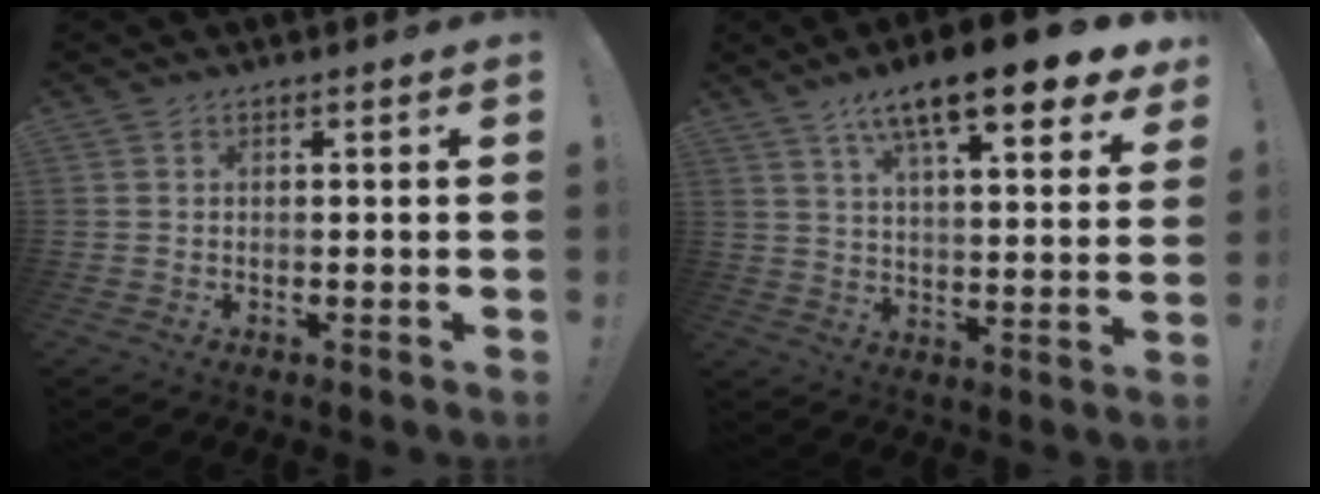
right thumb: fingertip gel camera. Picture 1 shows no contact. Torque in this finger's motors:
{"motor_torque": [-0.02, 0.95, 1.63, 1.14, 0.18]}